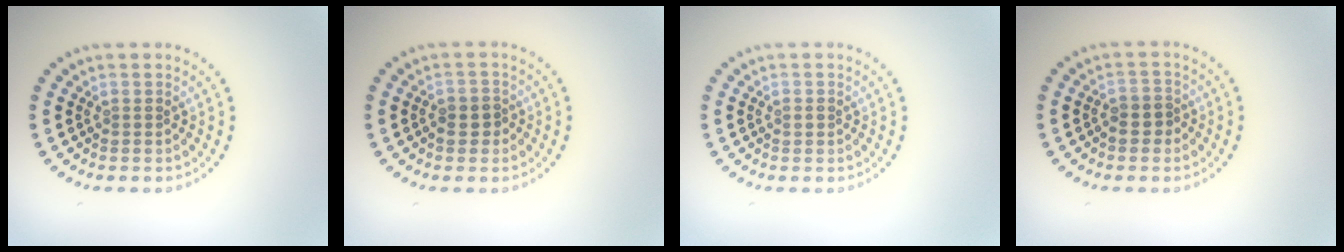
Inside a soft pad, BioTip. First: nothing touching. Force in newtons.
{"total": 1.9, "press": 1.8, "slide": 0.6}
{"total": 0.7, "press": 0.7, "slide": 0.2}
{"total": 2.0, "press": 1.9, "slide": 0.7}